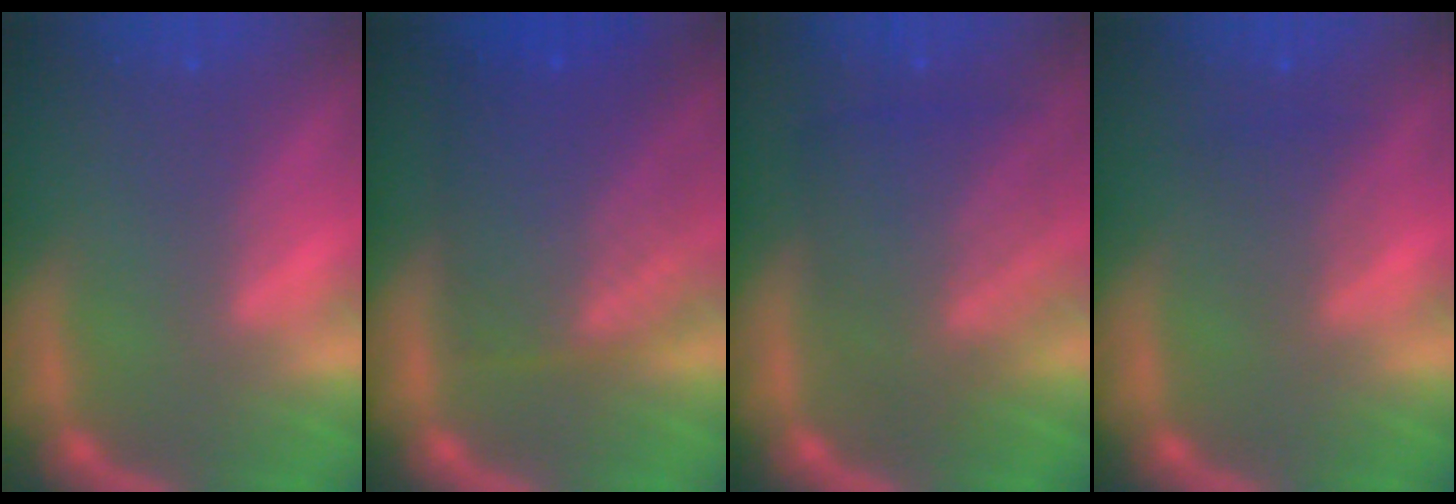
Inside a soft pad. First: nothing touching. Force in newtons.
{"total": 8.5}
{"total": 7.1}
{"total": 2.0}